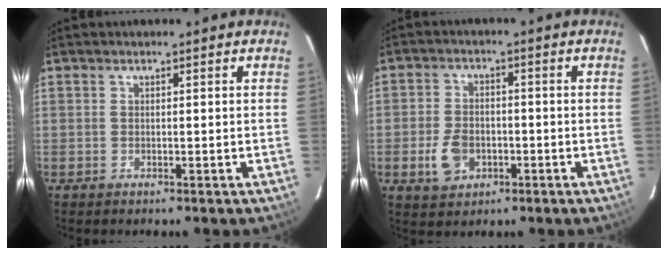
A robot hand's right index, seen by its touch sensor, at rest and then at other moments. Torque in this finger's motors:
{"motor_torque": [0.18, -0.10, 0.12, 0.04]}